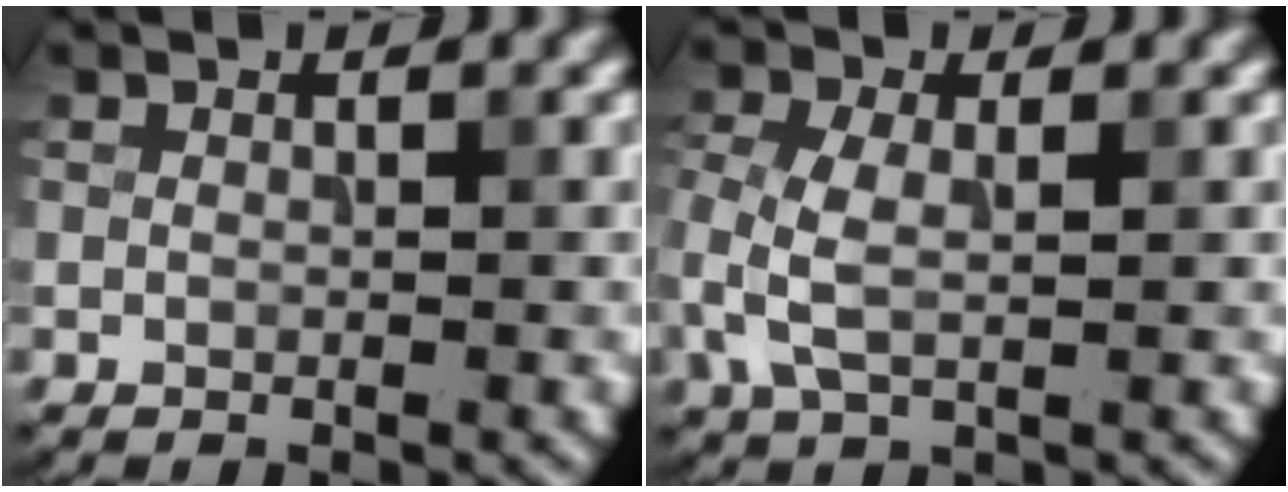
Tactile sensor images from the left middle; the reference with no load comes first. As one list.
[{"total": 3.8, "force": [-0.5, 2.1, 3.2], "torque": [-0.087, -0.002, -0.011]}]